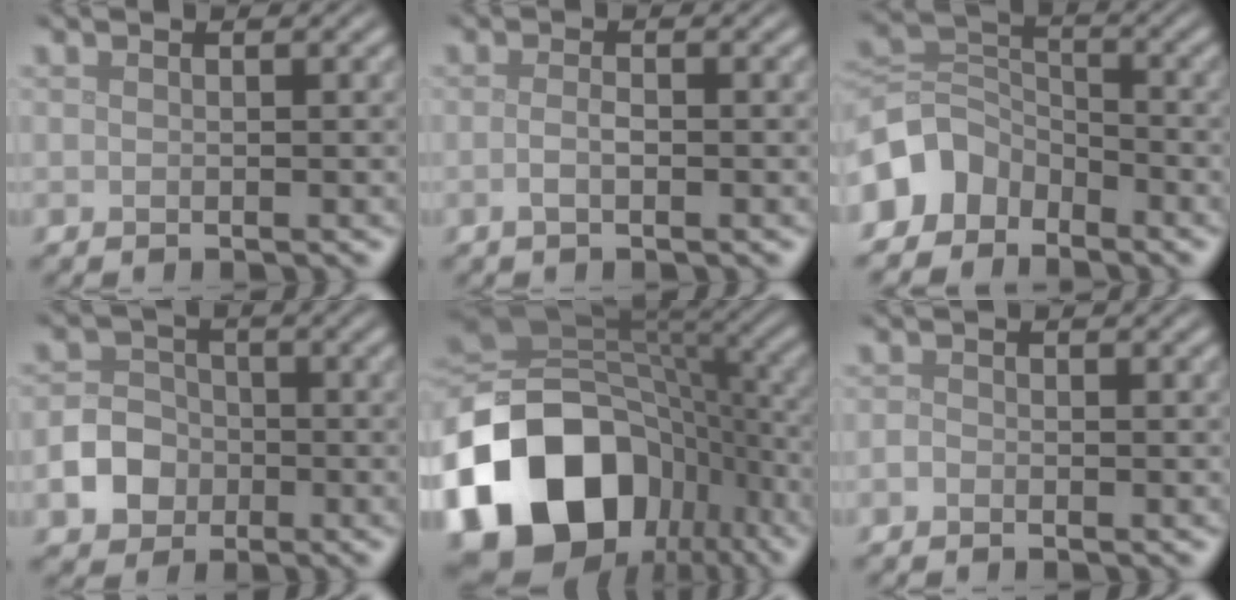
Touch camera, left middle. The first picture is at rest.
{"total": 1.3, "force": [-0.5, 0.5, 1.1], "torque": [-0.024, 0.000, -0.011]}
{"total": 5.3, "force": [-3.6, 3.7, 1.3], "torque": [-0.013, 0.001, -0.083]}
{"total": 4.2, "force": [-1.5, 3.5, 1.7], "torque": [-0.025, 0.002, -0.038]}
{"total": 18.7, "force": [-7.8, 13.4, 10.4], "torque": [-0.231, -0.029, -0.128]}
{"total": 0.7, "force": [-0.5, 0.4, 0.3], "torque": [-0.005, -0.002, -0.011]}